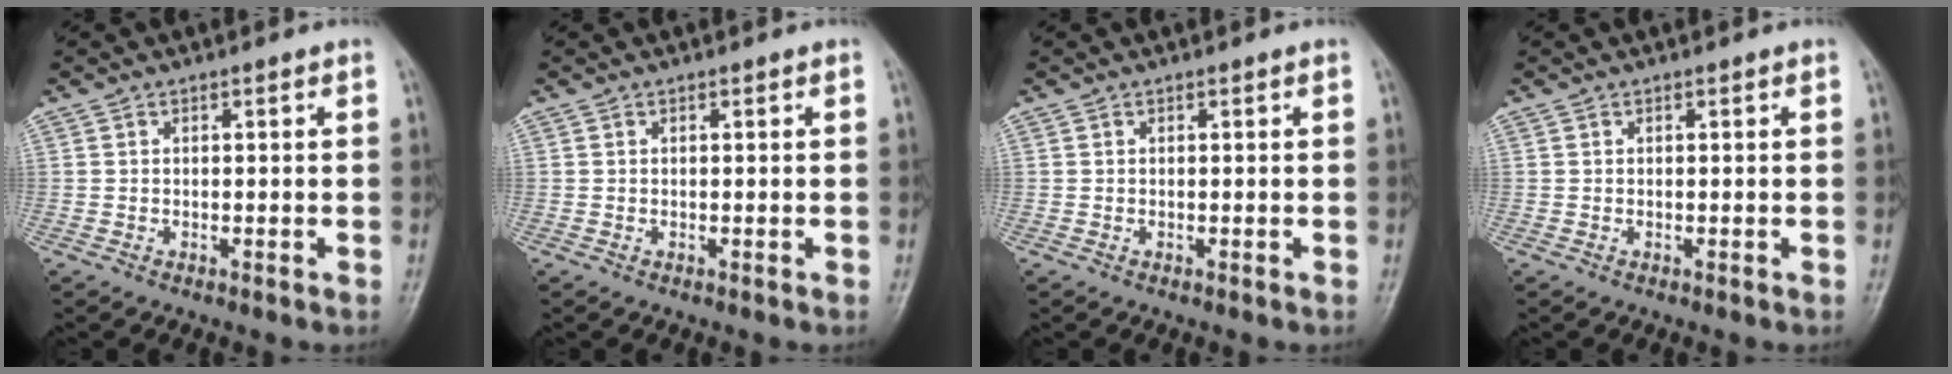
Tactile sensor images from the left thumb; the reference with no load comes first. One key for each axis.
{"total": 0.0}
{"total": 0.0}
{"total": 0.0}